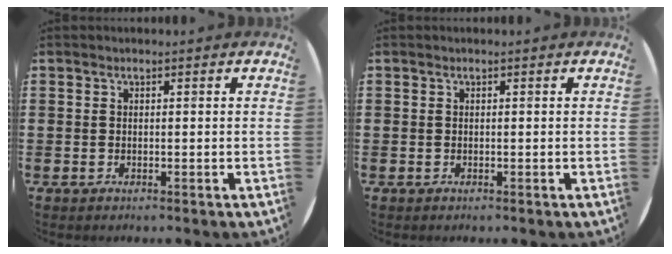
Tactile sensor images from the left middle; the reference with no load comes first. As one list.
[{"total": 0.0}]